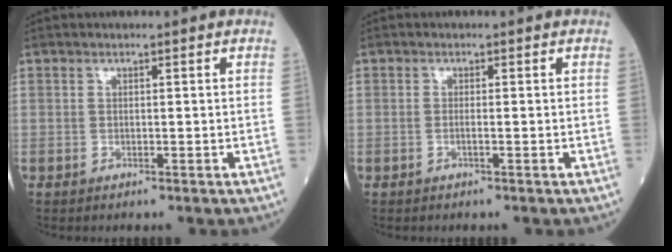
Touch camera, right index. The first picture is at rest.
{"total": 0.7, "force": [-0.2, 0.0, 0.6], "torque": [-0.015, 0.000, -0.005]}